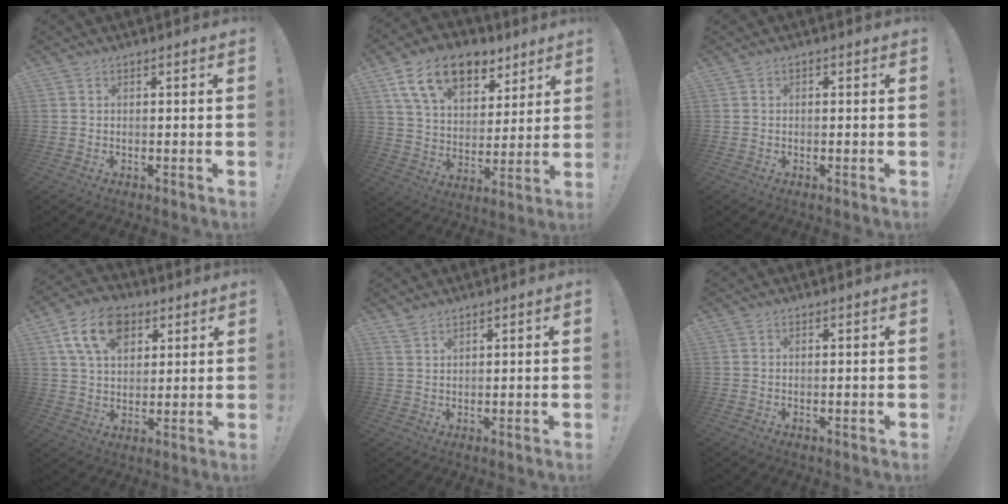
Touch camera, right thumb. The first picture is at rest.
{"total": 17.9, "force": [10.6, 10.7, 9.8], "torque": [-0.168, -0.048, 0.194]}
{"total": 0.6, "force": [-0.5, 0.4, 0.1], "torque": [-0.006, 0.003, -0.009]}
{"total": 14.8, "force": [6.8, 10.0, 8.4], "torque": [-0.130, -0.020, 0.131]}
{"total": 1.9, "force": [1.8, 0.5, 0.6], "torque": [-0.005, -0.013, 0.032]}
{"total": 0.0}